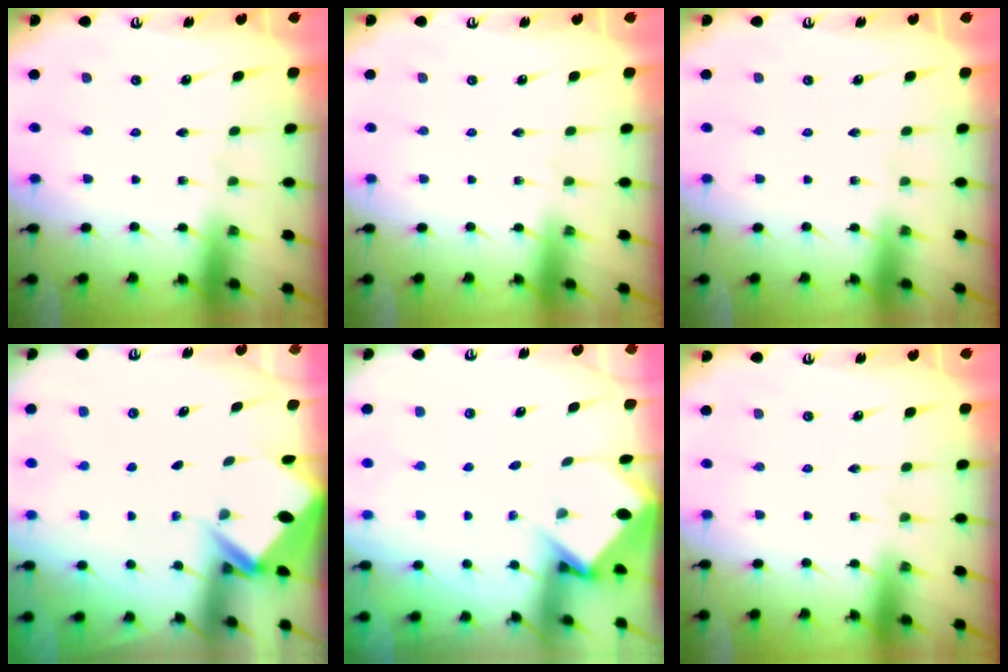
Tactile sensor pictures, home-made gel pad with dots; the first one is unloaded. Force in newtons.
{"total": 0.0}
{"total": 0.0}
{"total": 2.8, "press": 2.8, "slide": 0.1}
{"total": 3.7, "press": 3.7, "slide": 0.2}
{"total": 0.0}